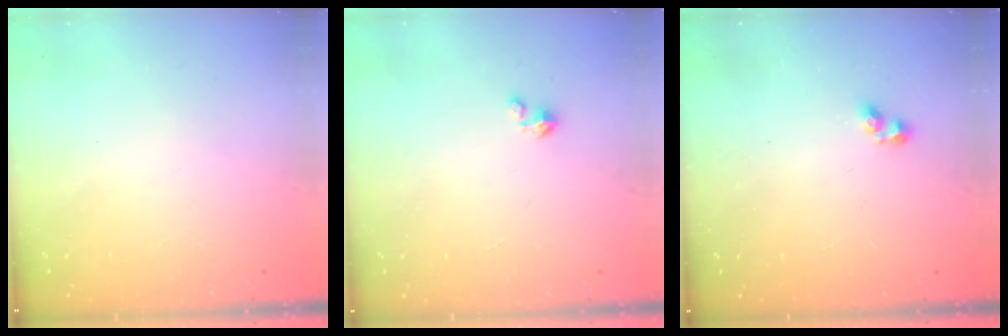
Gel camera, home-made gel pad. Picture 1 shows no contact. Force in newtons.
{"total": 1.5, "press": 1.5, "slide": 0.1}
{"total": 1.9, "press": 1.9, "slide": 0.3}